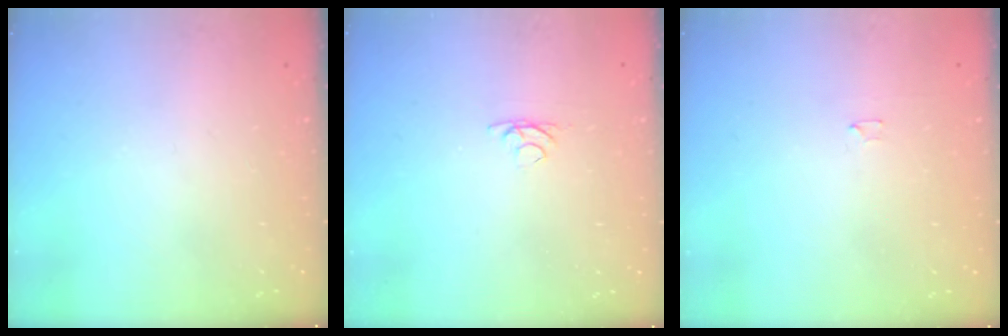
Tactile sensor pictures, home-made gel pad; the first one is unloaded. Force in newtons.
{"total": 2.8, "press": 2.8, "slide": 0.5}
{"total": 1.2, "press": 1.2, "slide": 0.0}